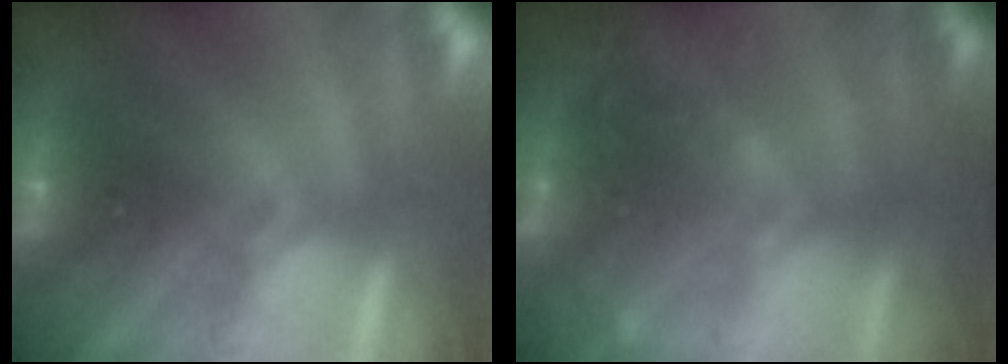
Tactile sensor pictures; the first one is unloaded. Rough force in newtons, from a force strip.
{"total": 2.2}